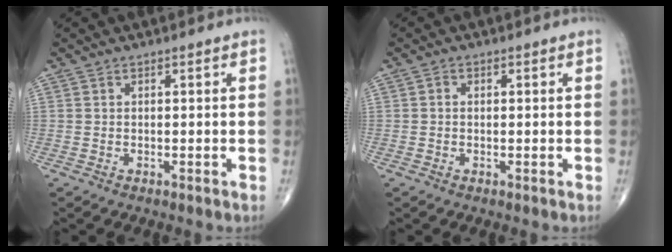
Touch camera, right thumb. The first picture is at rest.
{"total": 0.8, "force": [0.0, 0.7, 0.5], "torque": [-0.008, 0.005, -0.001]}